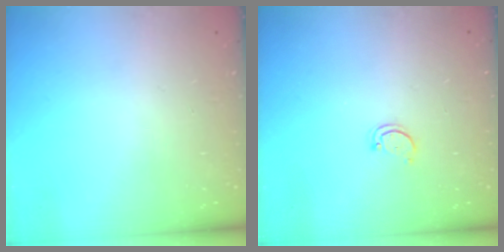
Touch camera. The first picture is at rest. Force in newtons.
{"total": 2.8, "press": 2.7, "slide": 0.3}